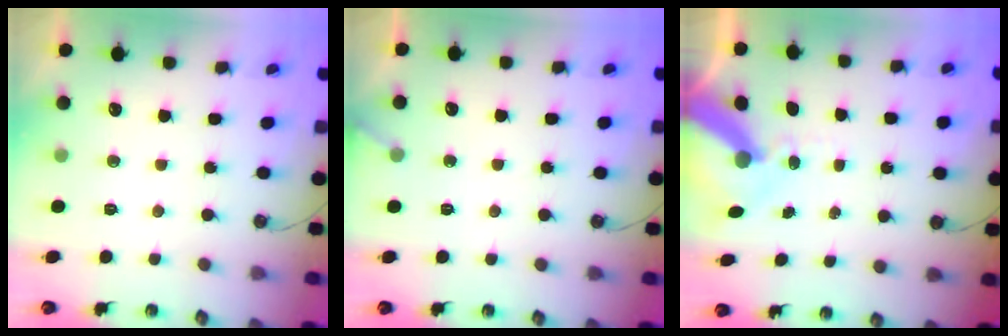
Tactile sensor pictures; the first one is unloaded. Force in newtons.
{"total": 2.4, "press": 2.4, "slide": 0.2}
{"total": 11.5, "press": 11.4, "slide": 1.6}